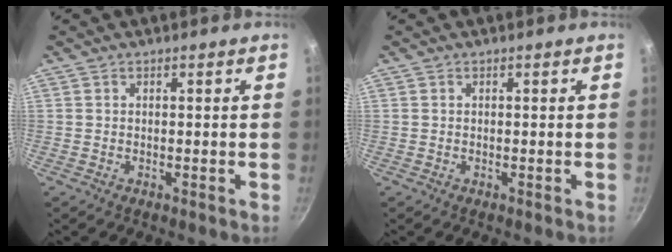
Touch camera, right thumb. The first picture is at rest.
{"total": 0.0}